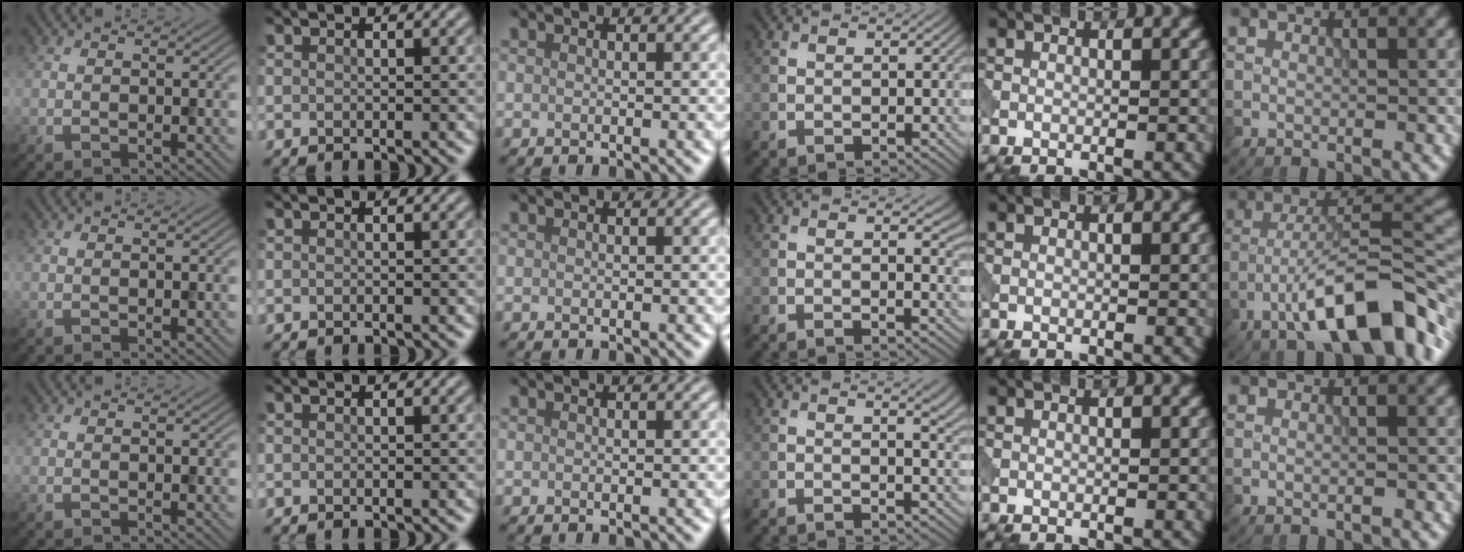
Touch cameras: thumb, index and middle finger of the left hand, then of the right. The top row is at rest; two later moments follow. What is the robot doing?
{"motion": "pour", "object": "beaker"}